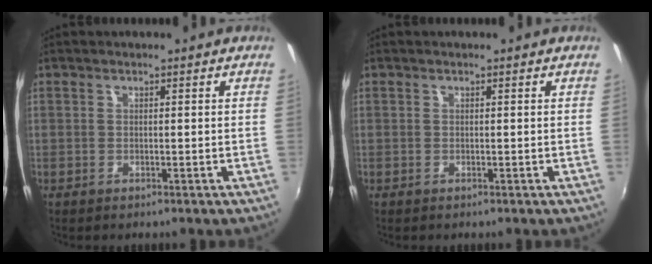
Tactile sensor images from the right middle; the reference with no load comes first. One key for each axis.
{"total": 0.0}